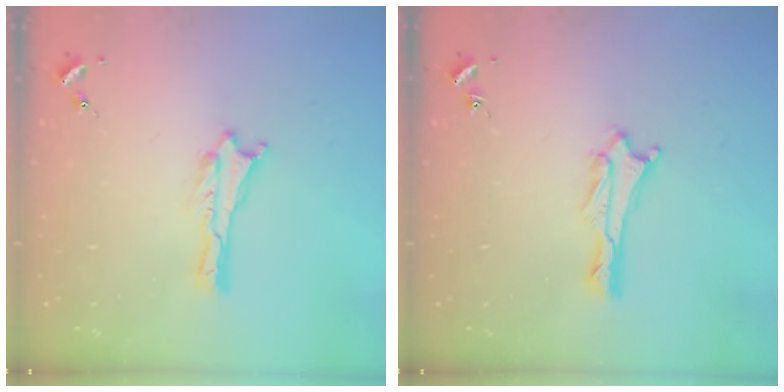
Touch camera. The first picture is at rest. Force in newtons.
{"total": 1.9, "press": 1.9, "slide": 0.1}